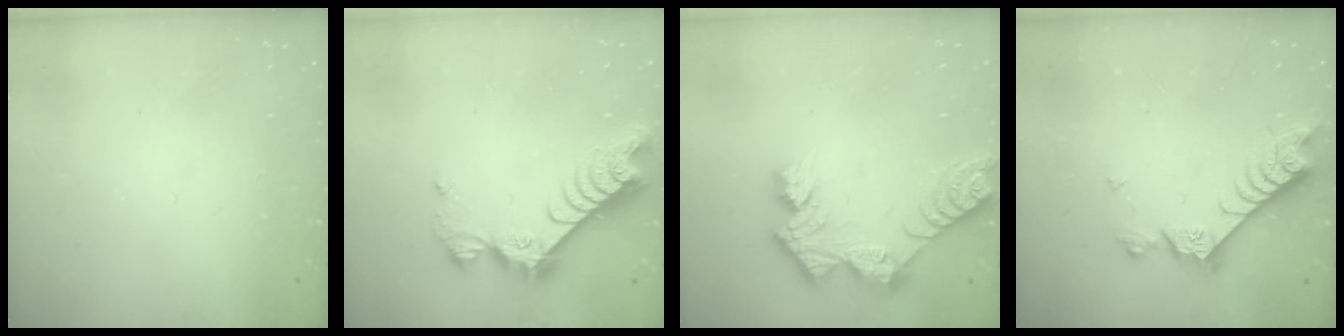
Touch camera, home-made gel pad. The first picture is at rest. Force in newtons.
{"total": 10.1, "press": 10.1, "slide": 0.8}
{"total": 12.0, "press": 12.0, "slide": 1.0}
{"total": 7.5, "press": 7.4, "slide": 0.9}